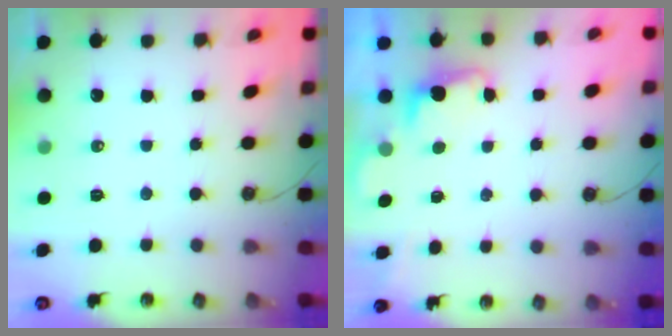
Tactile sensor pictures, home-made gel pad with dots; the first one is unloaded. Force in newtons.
{"total": 1.3, "press": 1.0, "slide": 0.9}